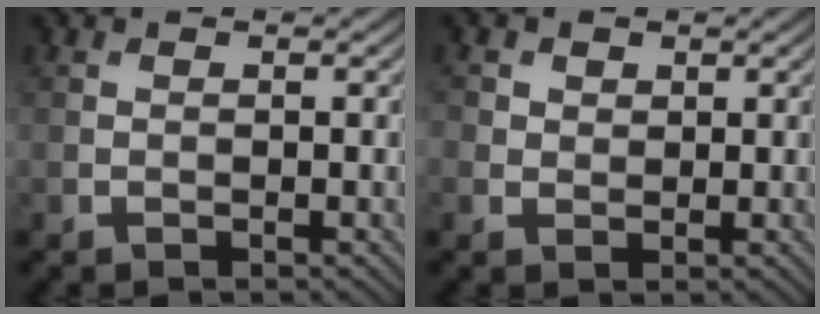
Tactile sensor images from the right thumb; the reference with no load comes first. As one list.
[{"total": 2.0, "force": [0.7, 1.8, 0.6], "torque": [-0.016, -0.003, 0.010]}]